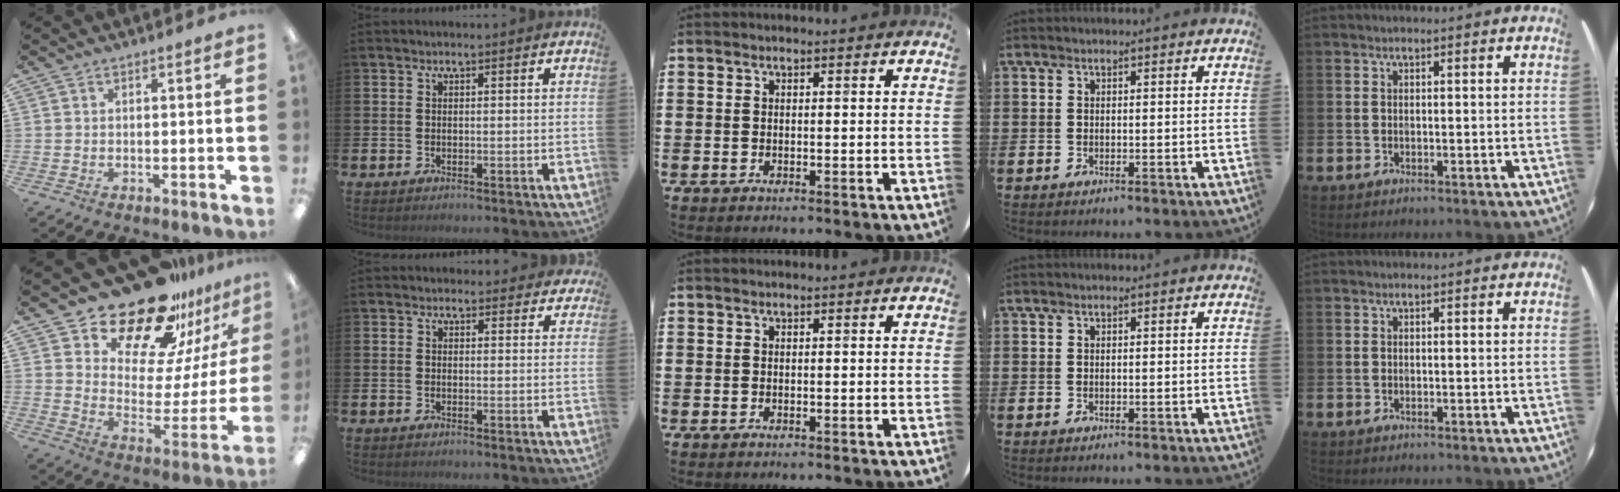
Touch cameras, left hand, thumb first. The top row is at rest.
{"thumb": {"total": 23.7, "force": [19.5, 9.8, 9.4], "torque": [-0.151, -0.139, 0.342]}, "index": {"total": 1.6, "force": [1.3, 0.9, 0.1], "torque": [0.002, 0.003, 0.021]}}